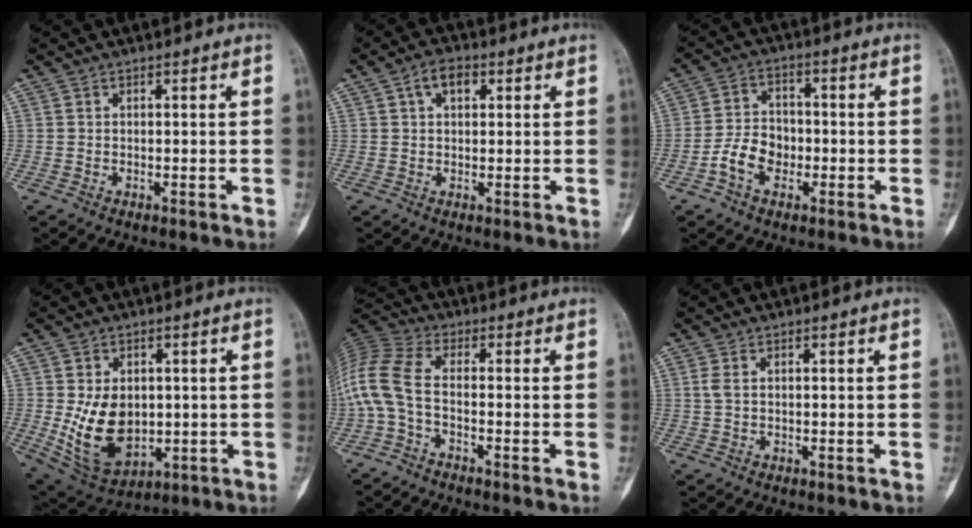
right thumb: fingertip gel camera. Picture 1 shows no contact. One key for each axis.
{"total": 4.6, "fx": 1.7, "fy": 2.8, "fz": 3.2, "tx": -0.044, "ty": 0.008, "tz": 0.025}
{"total": 7.2, "fx": -2.6, "fy": 5.2, "fz": 4.2, "tx": -0.063, "ty": 0.024, "tz": -0.055}
{"total": 12.5, "fx": -0.3, "fy": 8.8, "fz": 8.9, "tx": -0.132, "ty": -0.010, "tz": 0.022}
{"total": 10.9, "fx": -3.0, "fy": 4.1, "fz": 9.6, "tx": -0.236, "ty": 0.029, "tz": -0.068}
{"total": 1.3, "fx": 0.2, "fy": 0.7, "fz": 1.2, "tx": -0.034, "ty": 0.001, "tz": 0.006}